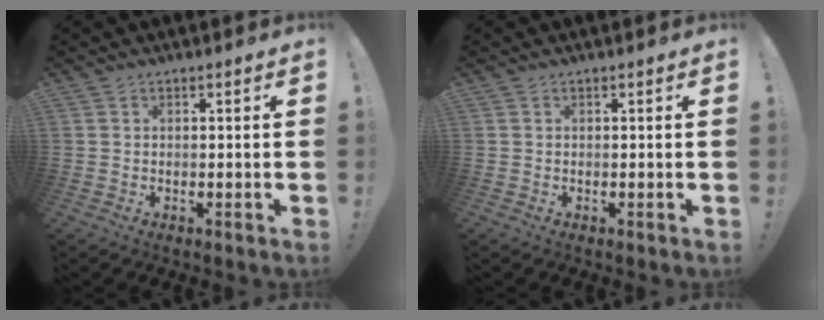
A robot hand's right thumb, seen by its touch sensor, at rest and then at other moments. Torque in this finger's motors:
{"motor_torque": [0.01, 0.01, 0.00, 0.00, 0.00]}